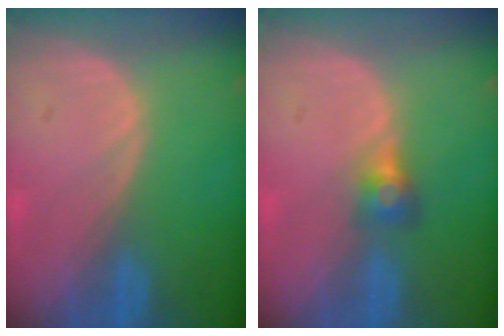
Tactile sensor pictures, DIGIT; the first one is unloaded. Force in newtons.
{"total": 2.8, "press": 2.6, "slide": 1.0}